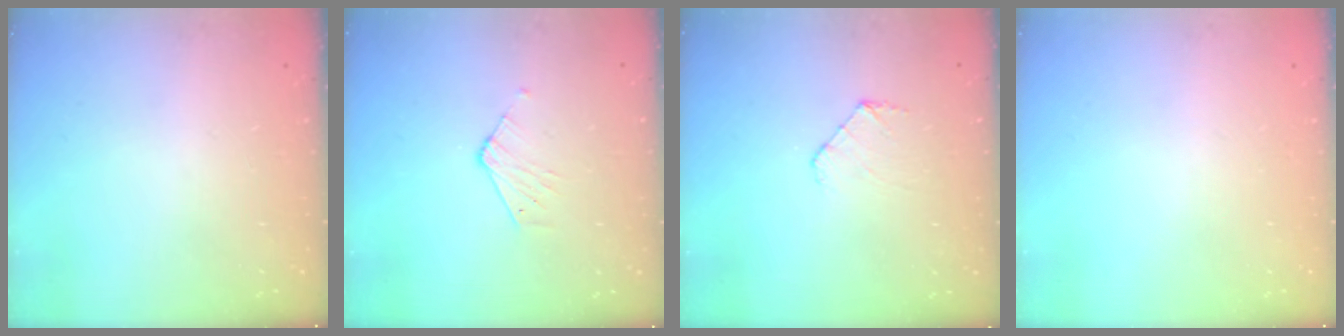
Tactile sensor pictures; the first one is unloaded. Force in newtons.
{"total": 3.6, "press": 3.6, "slide": 0.4}
{"total": 5.5, "press": 5.5, "slide": 0.5}
{"total": 0.0}